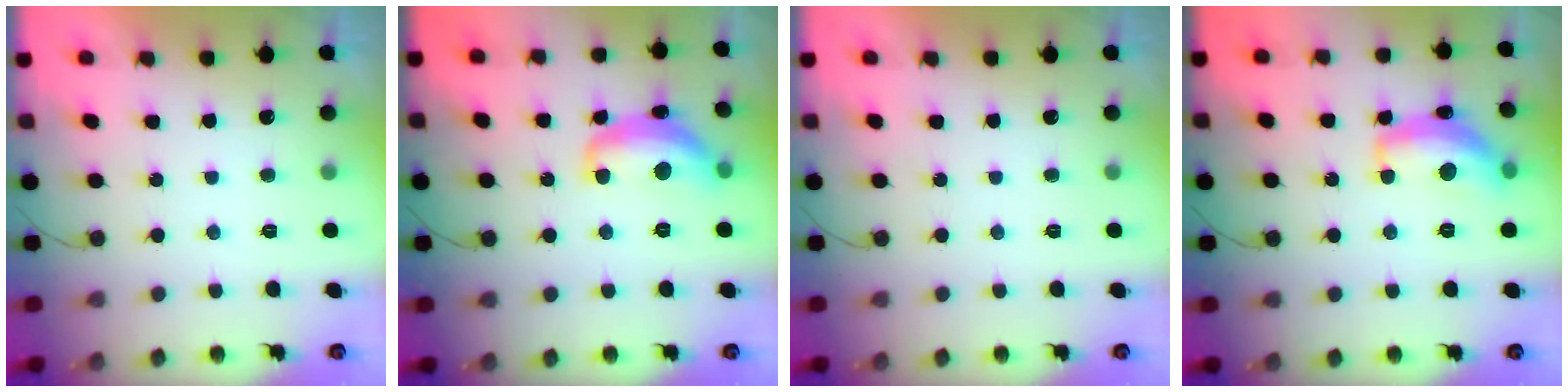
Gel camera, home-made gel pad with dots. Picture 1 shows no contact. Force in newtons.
{"total": 14.2, "press": 14.1, "slide": 1.2}
{"total": 0.0}
{"total": 14.1, "press": 14.1, "slide": 0.5}